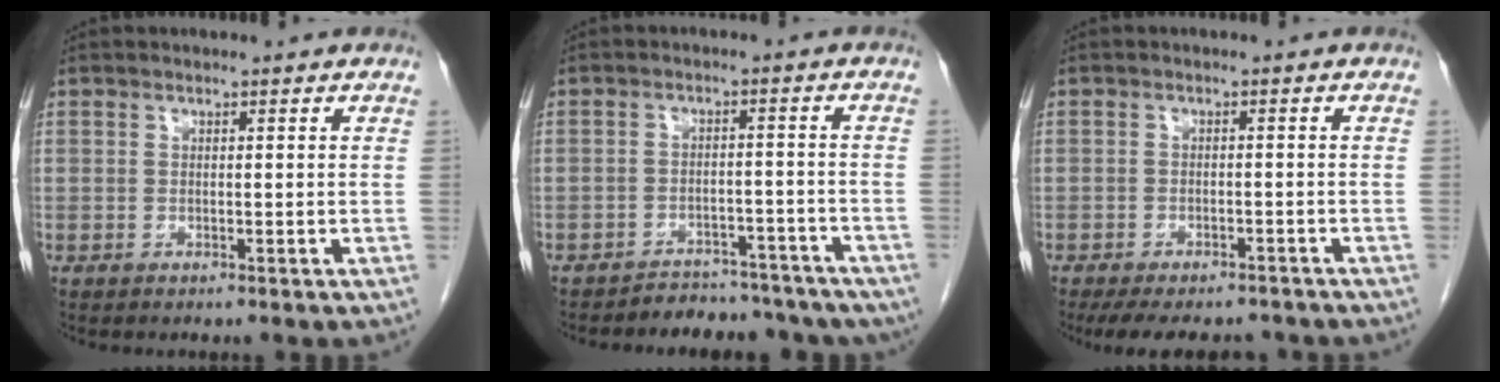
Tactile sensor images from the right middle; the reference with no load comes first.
{"total": 11.3, "force": [-9.9, 4.8, 2.3], "torque": [-0.018, 0.014, -0.113]}
{"total": 11.0, "force": [-9.3, 3.9, 4.2], "torque": [-0.074, -0.003, -0.121]}